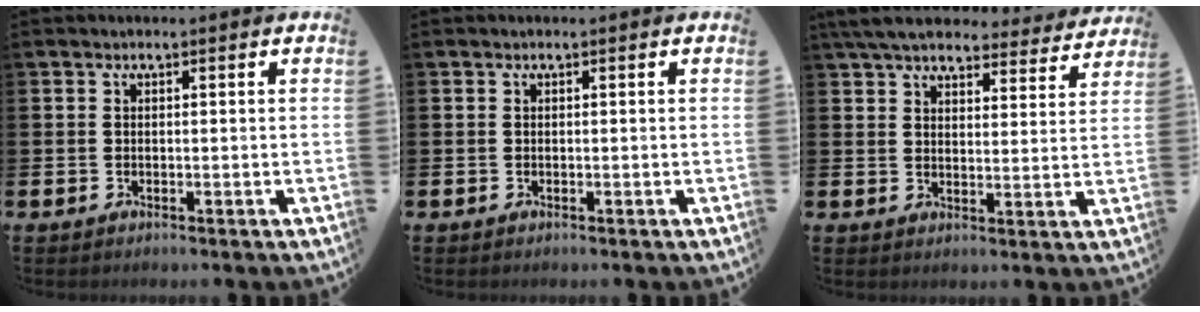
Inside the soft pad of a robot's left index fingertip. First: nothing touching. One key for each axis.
{"total": 0.0}
{"total": 6.6, "fx": 6.2, "fy": 1.6, "fz": 1.9, "tx": -0.053, "ty": -0.033, "tz": 0.109}